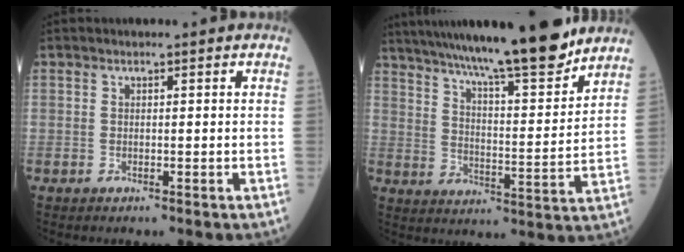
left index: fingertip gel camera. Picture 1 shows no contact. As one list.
[{"total": 20.1, "force": [17.2, 0.8, 10.4], "torque": [-0.168, -0.007, 0.262]}]